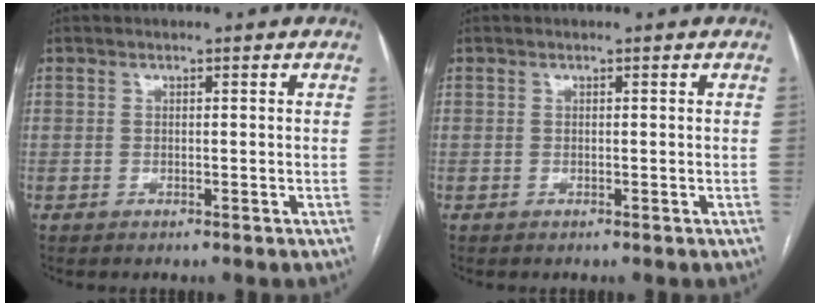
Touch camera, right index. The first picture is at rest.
{"total": 0.0}